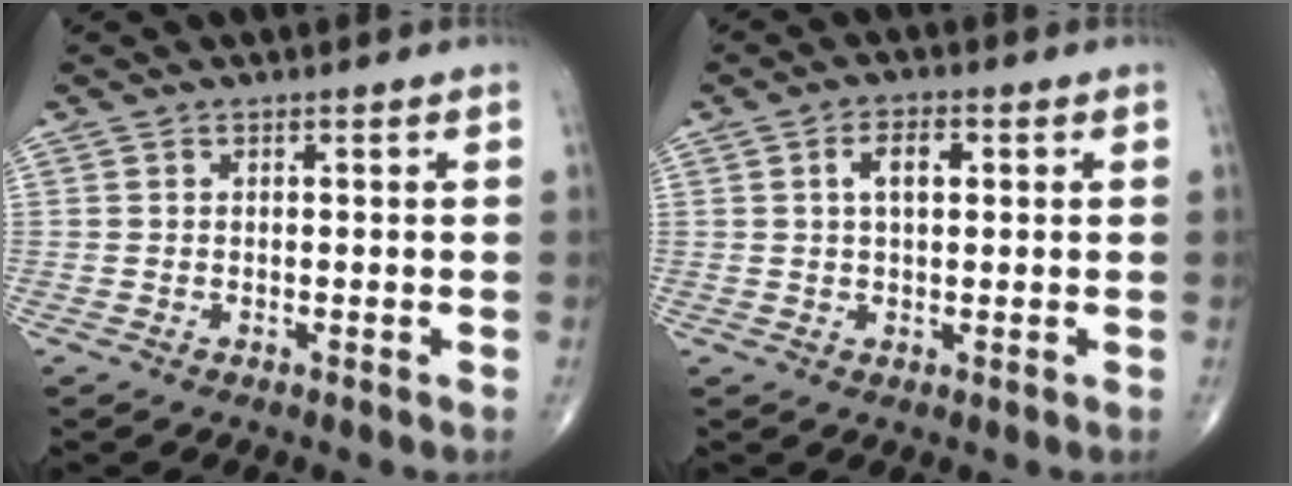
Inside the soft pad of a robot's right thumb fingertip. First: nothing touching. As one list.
[{"total": 4.3, "force": [1.1, 2.2, 3.5], "torque": [-0.057, 0.004, 0.015]}]